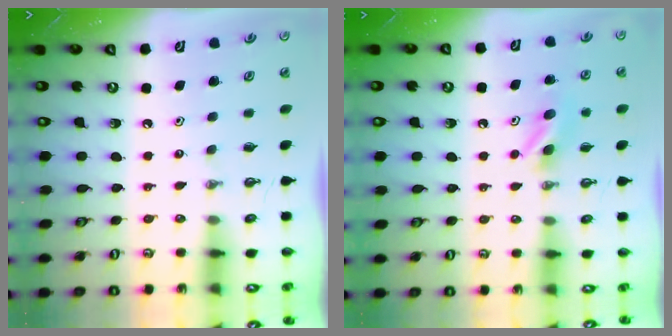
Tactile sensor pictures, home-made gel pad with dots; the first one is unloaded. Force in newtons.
{"total": 5.7, "press": 5.5, "slide": 1.5}